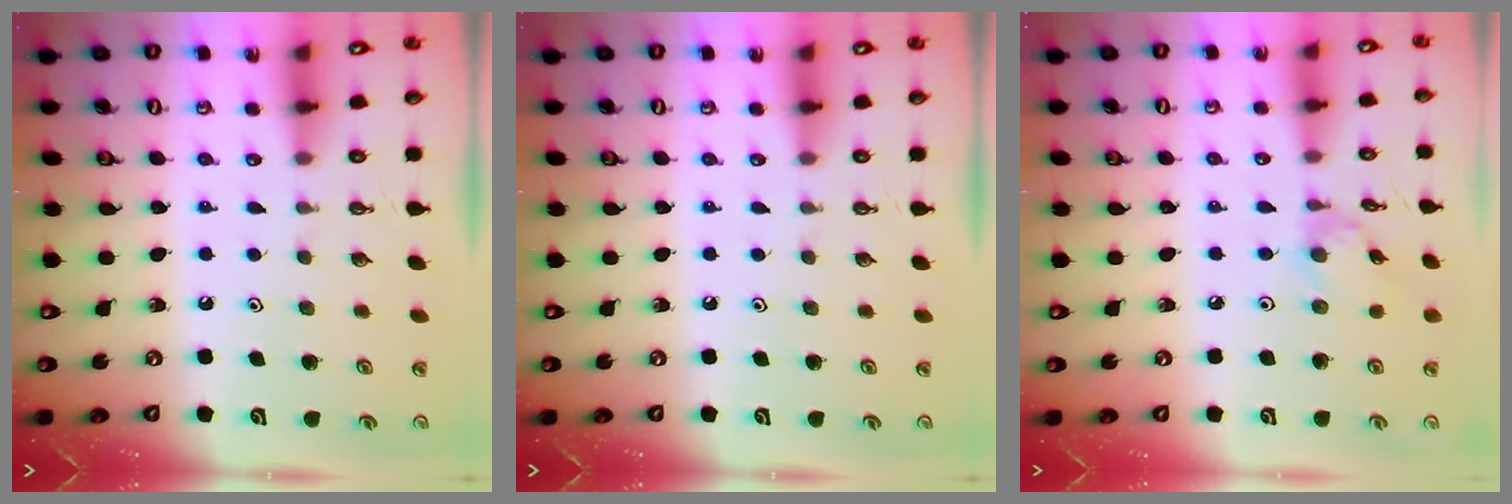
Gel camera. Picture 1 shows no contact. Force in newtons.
{"total": 0.0}
{"total": 2.1, "press": 2.1, "slide": 0.2}